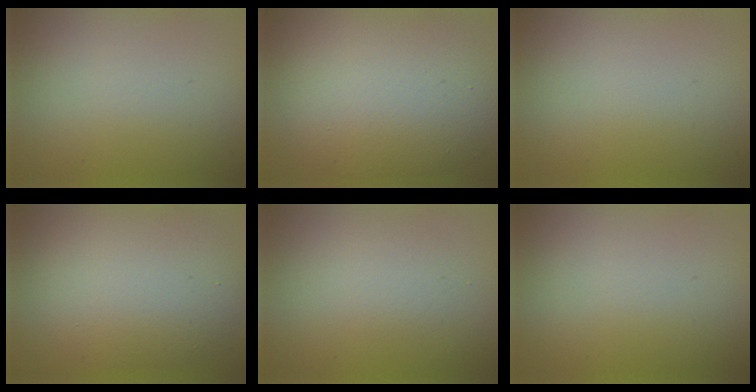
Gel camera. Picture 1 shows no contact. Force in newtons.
{"total": 12.1, "press": 12.1, "slide": 0.4}
{"total": 0.0}
{"total": 8.1, "press": 8.0, "slide": 0.5}
{"total": 1.7, "press": 1.7, "slide": 0.2}
{"total": 0.0}